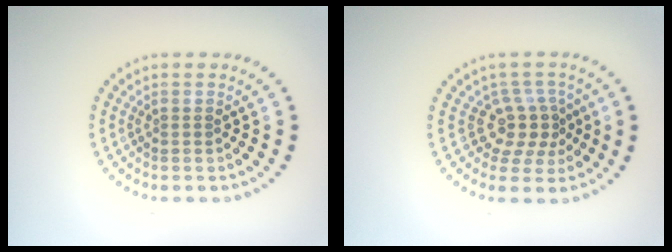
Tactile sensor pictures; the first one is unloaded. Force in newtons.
{"total": 3.2, "press": 2.4, "slide": 2.1}